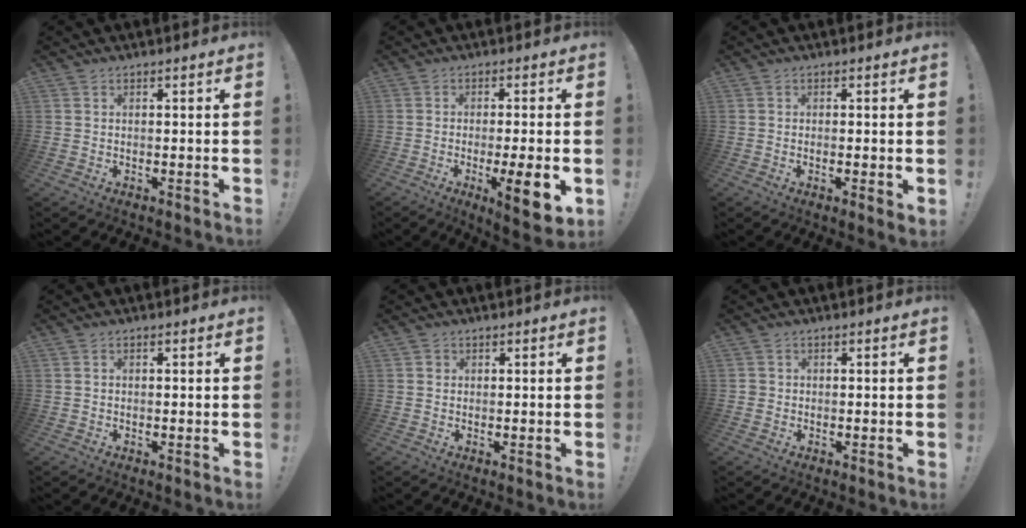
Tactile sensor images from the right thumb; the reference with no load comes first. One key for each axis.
{"total": 9.6, "fx": -3.0, "fy": 1.0, "fz": 9.1, "tx": -0.113, "ty": -0.005, "tz": -0.045}
{"total": 1.7, "fx": 0.2, "fy": 0.2, "fz": 1.6, "tx": -0.018, "ty": -0.004, "tz": 0.004}
{"total": 0.5, "fx": -0.2, "fy": 0.4, "fz": 0.2, "tx": -0.004, "ty": 0.000, "tz": -0.005}
{"total": 1.1, "fx": 0.2, "fy": 1.0, "fz": 0.2, "tx": 0.004, "ty": 0.000, "tz": 0.001}
{"total": 1.1, "fx": -0.3, "fy": 1.0, "fz": 0.3, "tx": -0.011, "ty": 0.005, "tz": -0.004}